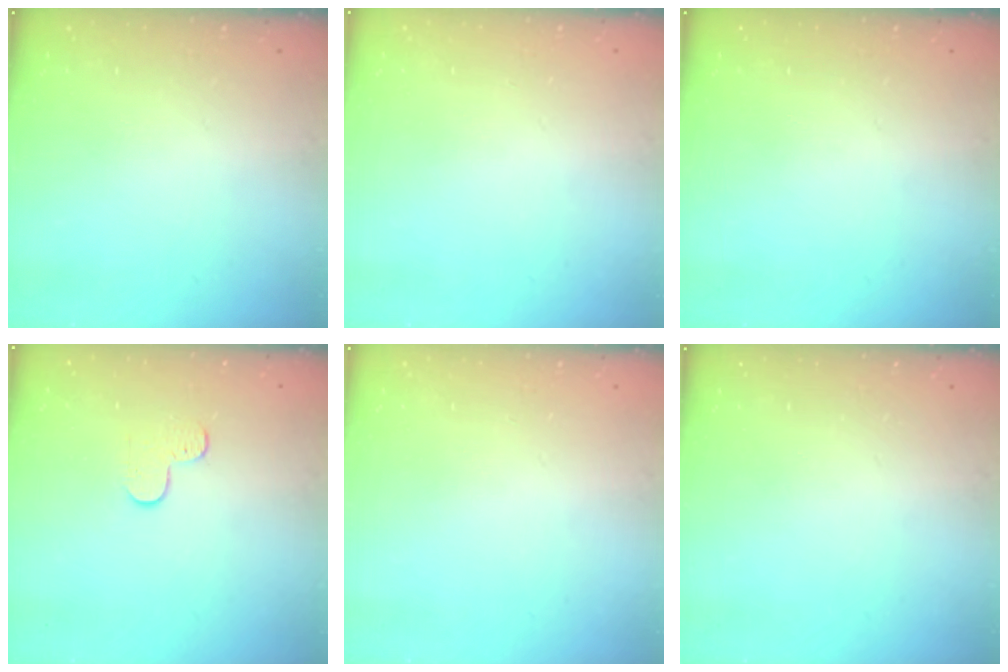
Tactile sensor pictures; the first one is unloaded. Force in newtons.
{"total": 0.8, "press": 0.5, "slide": 0.6}
{"total": 0.0}
{"total": 5.5, "press": 5.5, "slide": 0.5}
{"total": 0.8, "press": 0.5, "slide": 0.6}
{"total": 0.0}